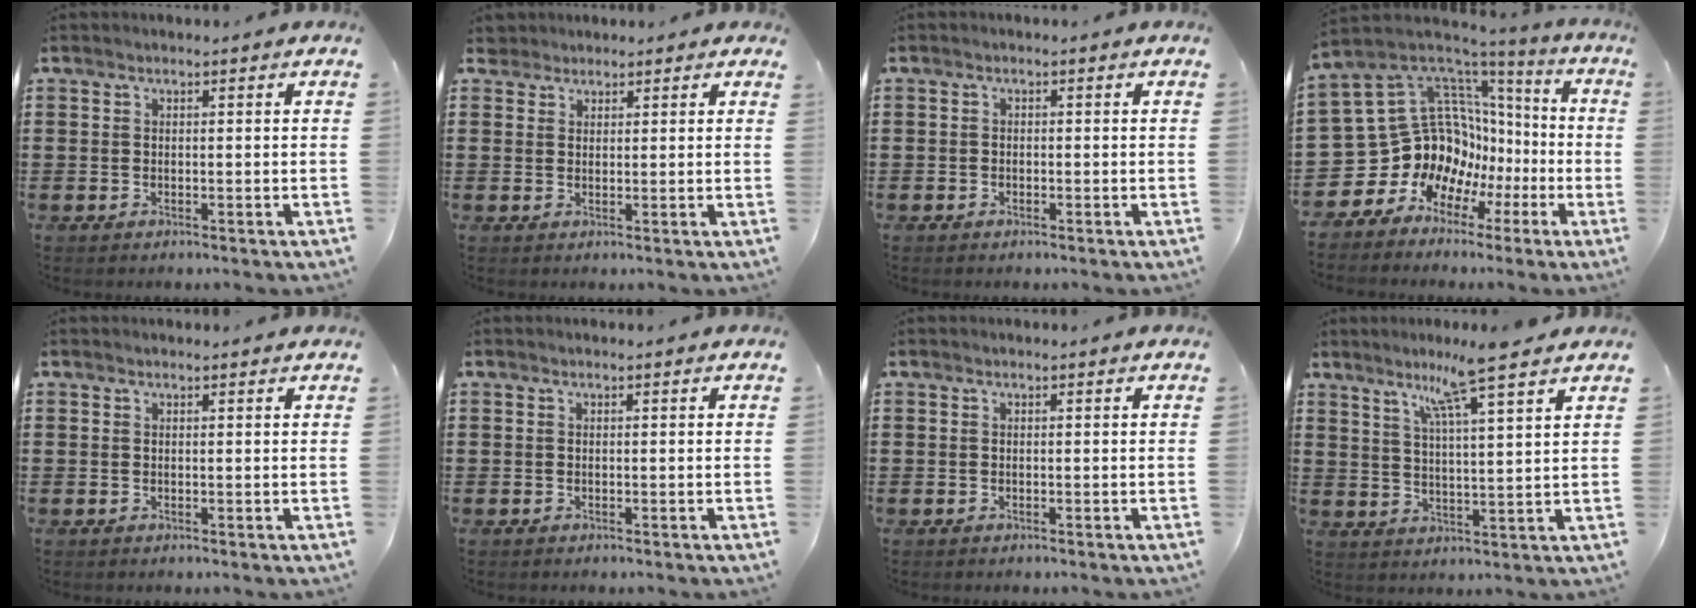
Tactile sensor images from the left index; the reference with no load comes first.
{"total": 2.9, "force": [2.5, 1.6, 0.3], "torque": [-0.017, 0.007, 0.046]}
{"total": 0.8, "force": [-0.7, 0.4, 0.1], "torque": [-0.004, 0.001, -0.015]}
{"total": 15.3, "force": [-0.7, 14.0, 6.1], "torque": [-0.165, -0.047, 0.026]}
{"total": 0.0}
{"total": 0.0}
{"total": 0.0}
{"total": 8.5, "force": [6.3, -0.4, 5.6], "torque": [-0.110, -0.020, 0.104]}